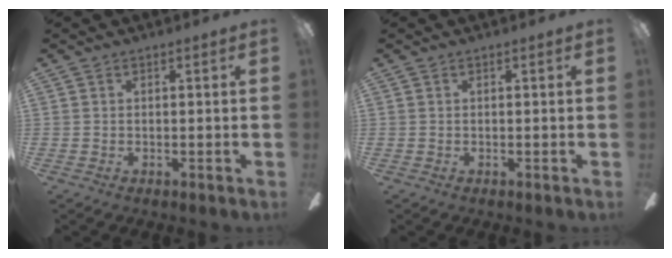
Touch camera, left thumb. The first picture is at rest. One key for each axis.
{"total": 0.0}